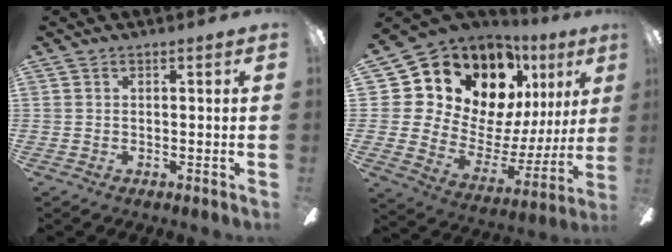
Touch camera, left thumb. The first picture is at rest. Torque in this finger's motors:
{"motor_torque": [1.15, 1.10, 0.17, -0.17, 0.14]}